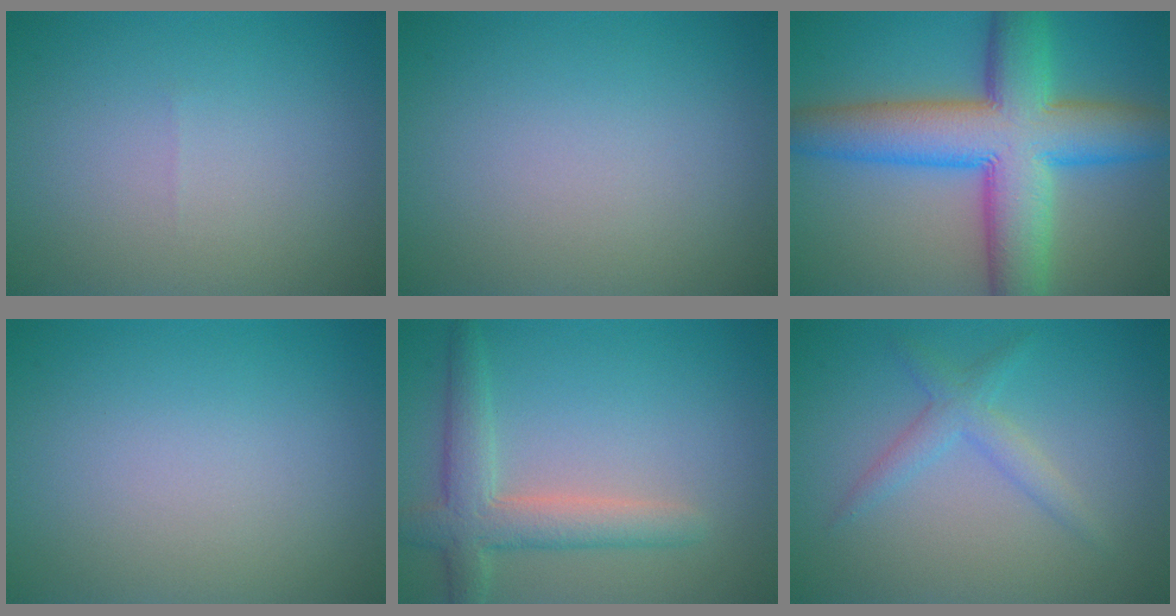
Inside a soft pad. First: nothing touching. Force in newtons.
{"total": 0.0}
{"total": 12.0, "press": 12.0, "slide": 0.3}
{"total": 0.0}
{"total": 4.2, "press": 4.2, "slide": 0.3}
{"total": 2.2, "press": 2.2, "slide": 0.1}